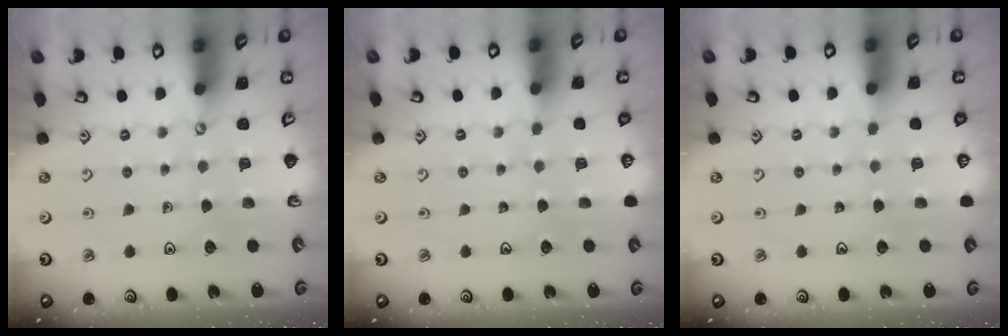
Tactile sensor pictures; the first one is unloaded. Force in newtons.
{"total": 0.0}
{"total": 0.0}